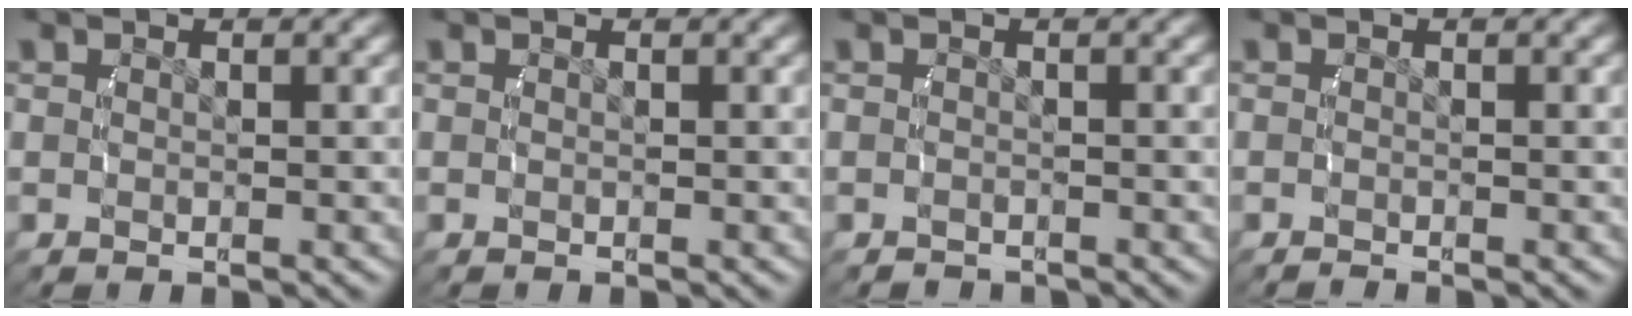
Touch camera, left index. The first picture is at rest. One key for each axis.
{"total": 0.0}
{"total": 1.3, "fx": -1.3, "fy": -0.1, "fz": -0.2, "tx": 0.001, "ty": -0.011, "tz": -0.015}
{"total": 0.7, "fx": -0.6, "fy": -0.4, "fz": -0.1, "tx": 0.000, "ty": -0.005, "tz": -0.009}